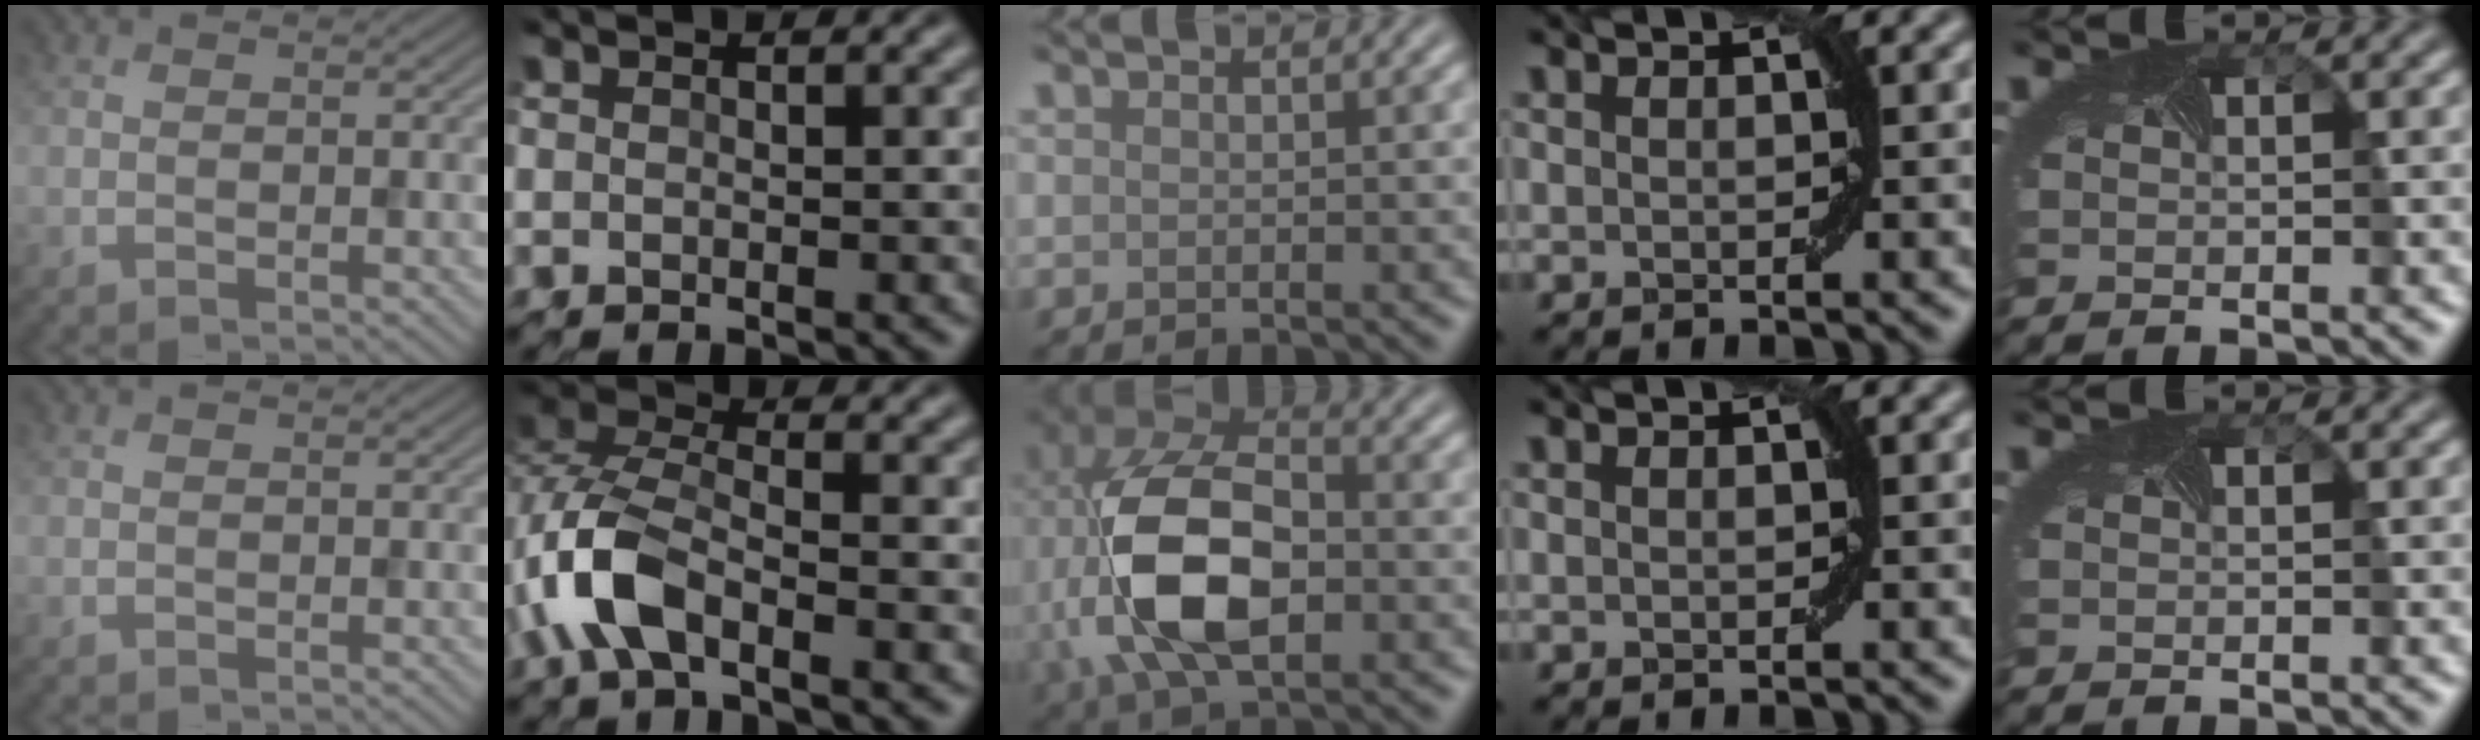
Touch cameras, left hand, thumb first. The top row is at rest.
{"index": {"total": 5.6, "force": [-3.0, 2.2, 4.2], "torque": [-0.107, 0.005, -0.069]}, "middle": {"total": 11.4, "force": [-1.1, 6.5, 9.3], "torque": [-0.198, 0.007, -0.021]}}